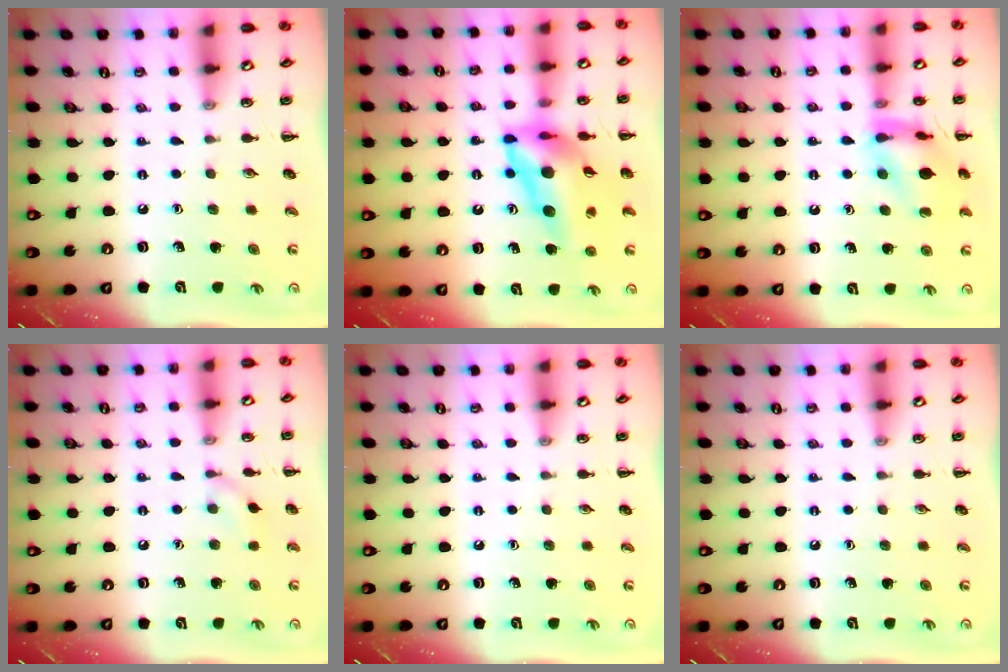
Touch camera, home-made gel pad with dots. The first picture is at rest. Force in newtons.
{"total": 15.8, "press": 15.0, "slide": 4.9}
{"total": 12.9, "press": 12.9, "slide": 1.5}
{"total": 6.6, "press": 6.4, "slide": 1.8}
{"total": 0.0}
{"total": 0.0}